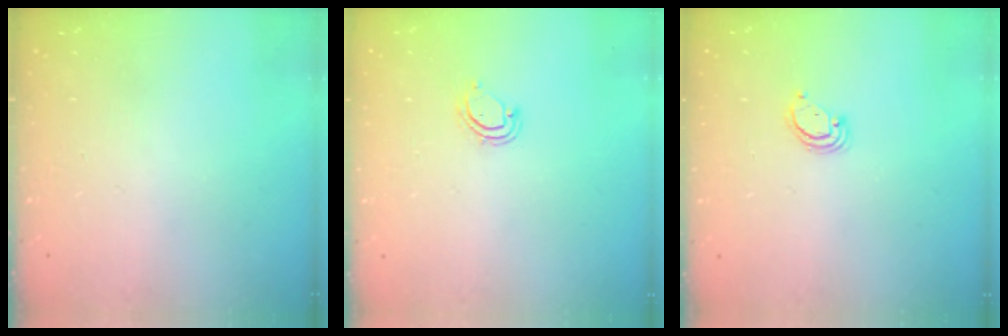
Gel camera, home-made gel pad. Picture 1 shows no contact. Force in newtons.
{"total": 4.4, "press": 4.4, "slide": 0.2}
{"total": 2.9, "press": 2.8, "slide": 0.2}